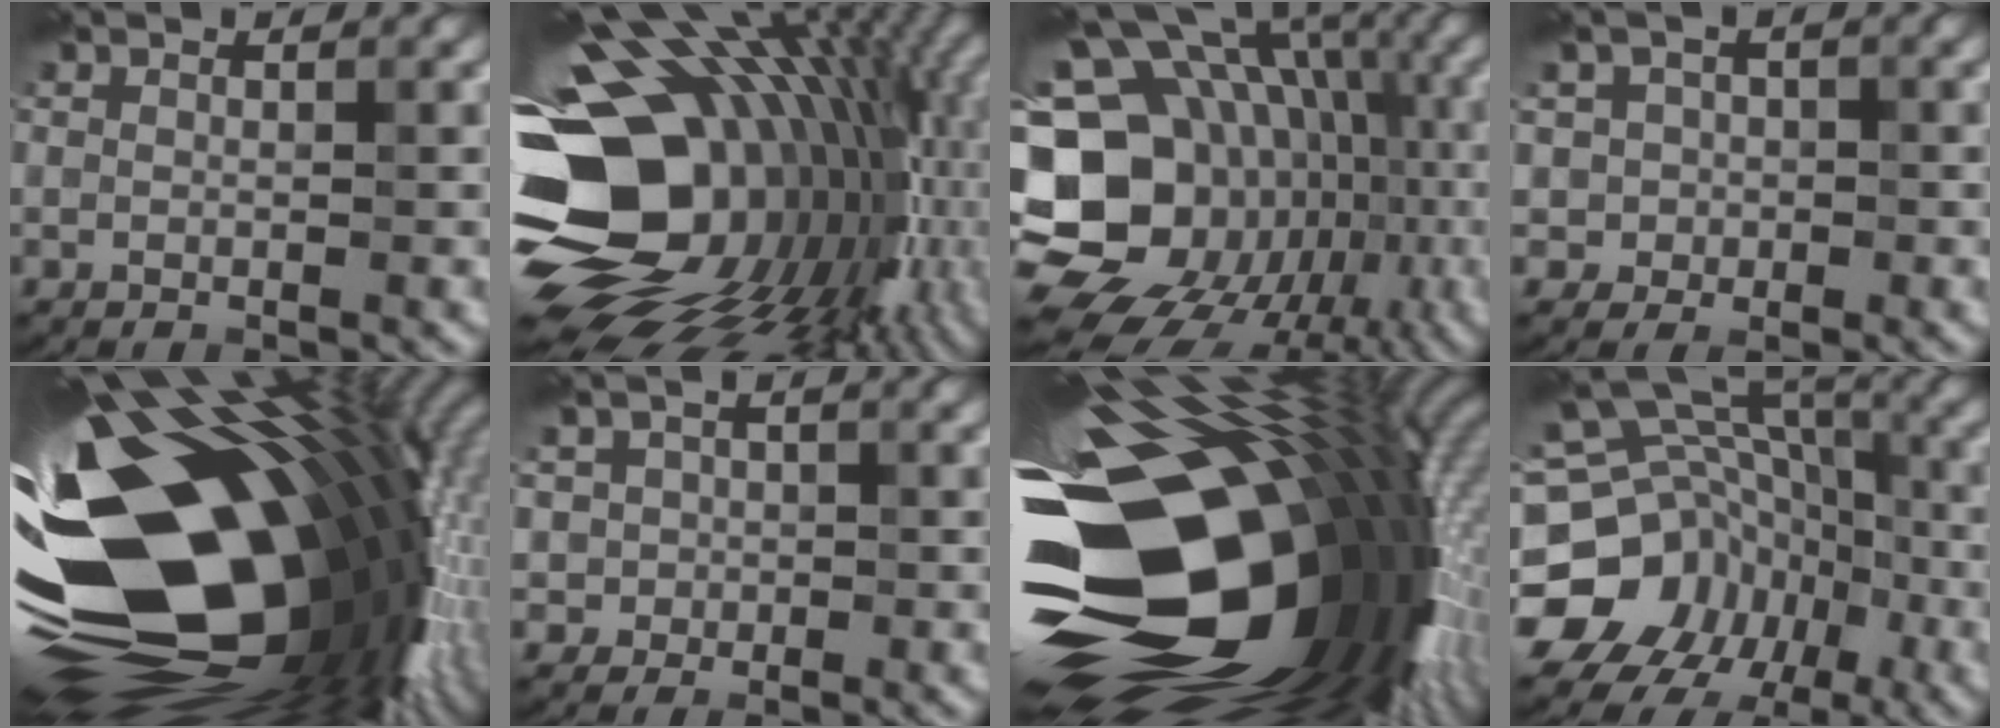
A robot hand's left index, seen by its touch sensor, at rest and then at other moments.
{"total": 18.8, "force": [-0.3, 13.6, 13.0], "torque": [-0.240, -0.008, 0.008]}
{"total": 22.0, "force": [-5.4, 18.6, 10.4], "torque": [-0.174, 0.000, -0.104]}
{"total": 2.6, "force": [0.0, 2.6, 0.3], "torque": [0.015, 0.017, -0.012]}
{"total": 20.6, "force": [-2.0, 11.2, 17.2], "torque": [-0.278, -0.020, -0.039]}
{"total": 2.2, "force": [0.1, 2.2, 0.3], "torque": [0.013, 0.011, -0.005]}
{"total": 21.1, "force": [-3.9, 12.4, 16.5], "torque": [-0.269, -0.010, -0.076]}
{"total": 15.5, "force": [-5.7, 12.9, 6.4], "torque": [-0.135, 0.000, -0.085]}